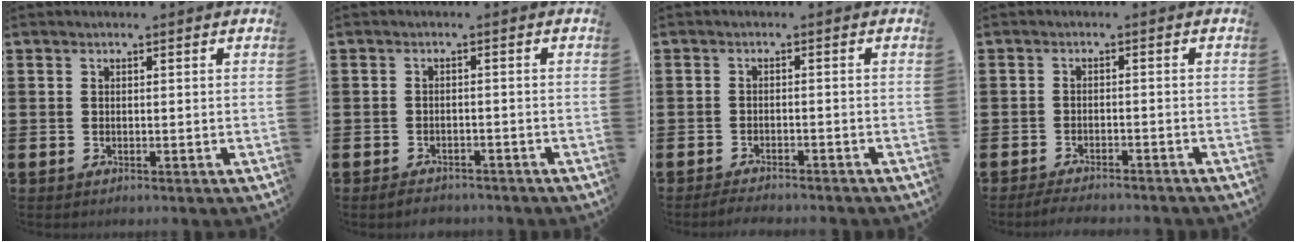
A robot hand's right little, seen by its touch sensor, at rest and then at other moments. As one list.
[{"total": 1.5, "force": [-1.5, 0.4, 0.1], "torque": [-0.008, 0.003, -0.033]}, {"total": 1.6, "force": [-1.6, 0.0, 0.2], "torque": [-0.006, 0.002, -0.032]}, {"total": 2.0, "force": [-1.9, 0.0, 0.4], "torque": [-0.009, 0.004, -0.038]}]